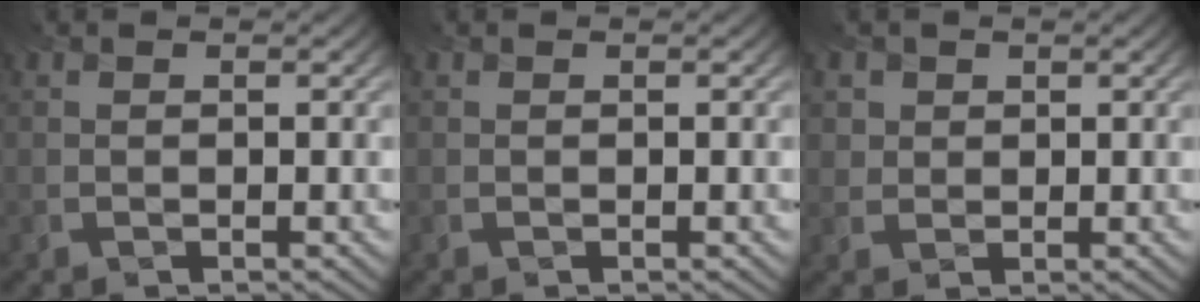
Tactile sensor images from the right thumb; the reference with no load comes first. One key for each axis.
{"total": 0.0}
{"total": 2.8, "fx": 1.3, "fy": 2.4, "fz": 0.7, "tx": -0.025, "ty": -0.012, "tz": 0.031}